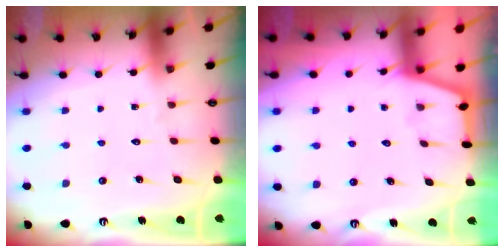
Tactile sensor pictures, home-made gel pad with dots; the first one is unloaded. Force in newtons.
{"total": 1.5, "press": 1.5, "slide": 0.2}